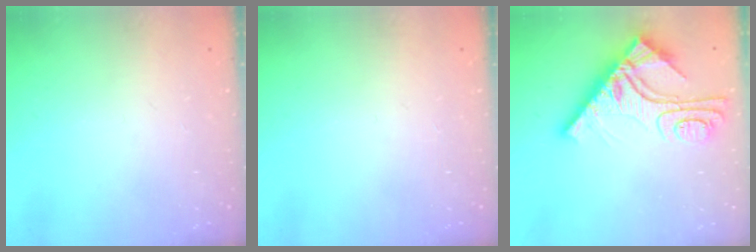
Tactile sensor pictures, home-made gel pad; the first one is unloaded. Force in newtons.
{"total": 0.0}
{"total": 12.2, "press": 12.2, "slide": 1.2}